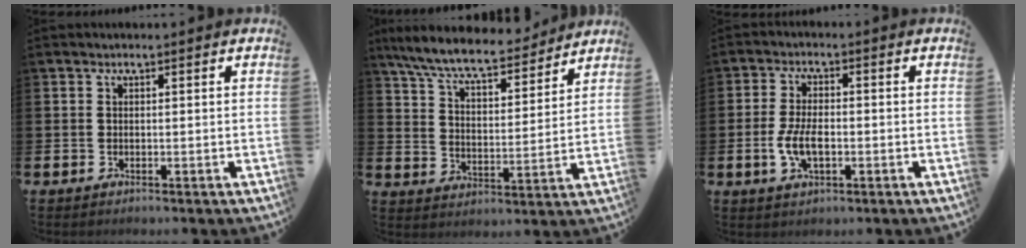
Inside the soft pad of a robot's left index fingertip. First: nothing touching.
{"total": 8.6, "force": [7.9, 1.3, 3.2], "torque": [-0.100, -0.048, 0.140]}
{"total": 5.0, "force": [-0.9, 2.5, 4.2], "torque": [-0.087, 0.000, -0.019]}